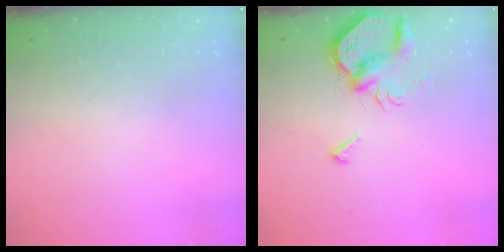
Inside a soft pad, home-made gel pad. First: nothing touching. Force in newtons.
{"total": 7.2, "press": 7.2, "slide": 0.2}